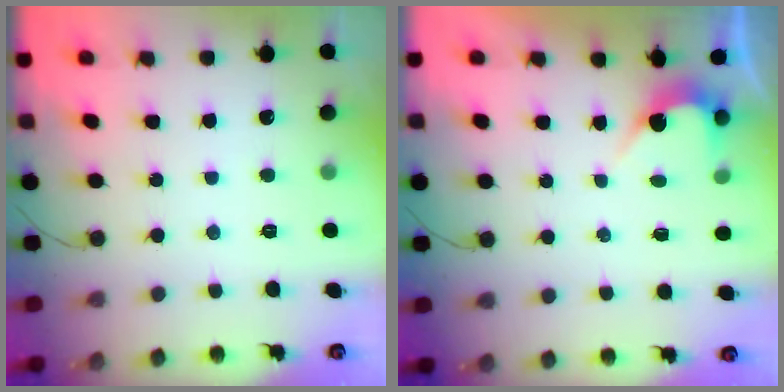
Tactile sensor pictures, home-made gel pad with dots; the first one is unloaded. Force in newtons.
{"total": 2.5, "press": 2.5, "slide": 0.2}